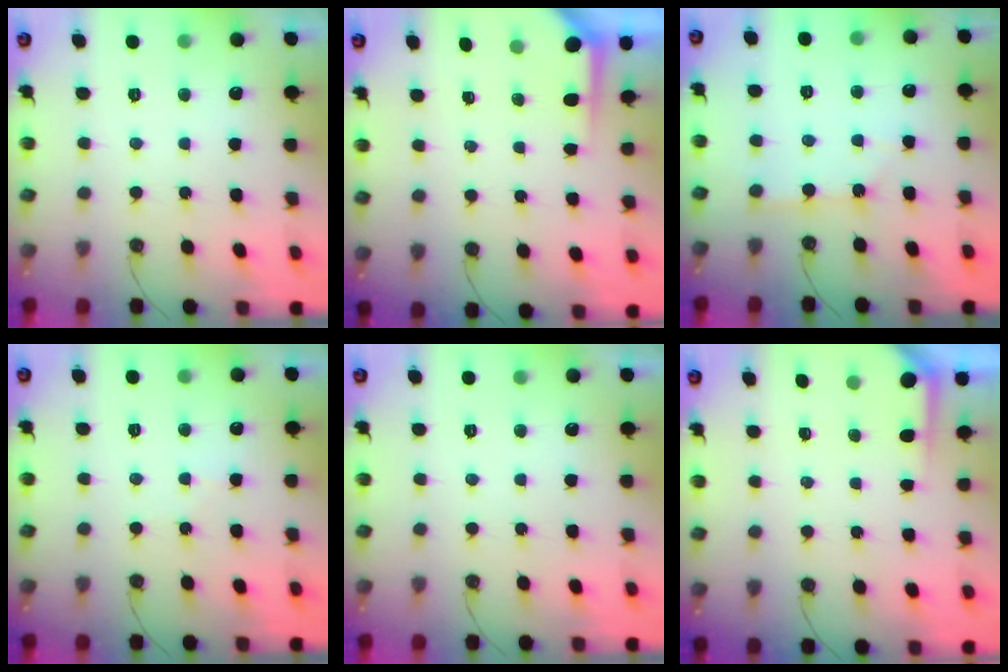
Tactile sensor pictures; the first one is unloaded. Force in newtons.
{"total": 3.6, "press": 3.6, "slide": 0.3}
{"total": 1.9, "press": 1.8, "slide": 0.3}
{"total": 5.6, "press": 5.5, "slide": 0.9}
{"total": 0.0}
{"total": 2.0, "press": 2.0, "slide": 0.2}